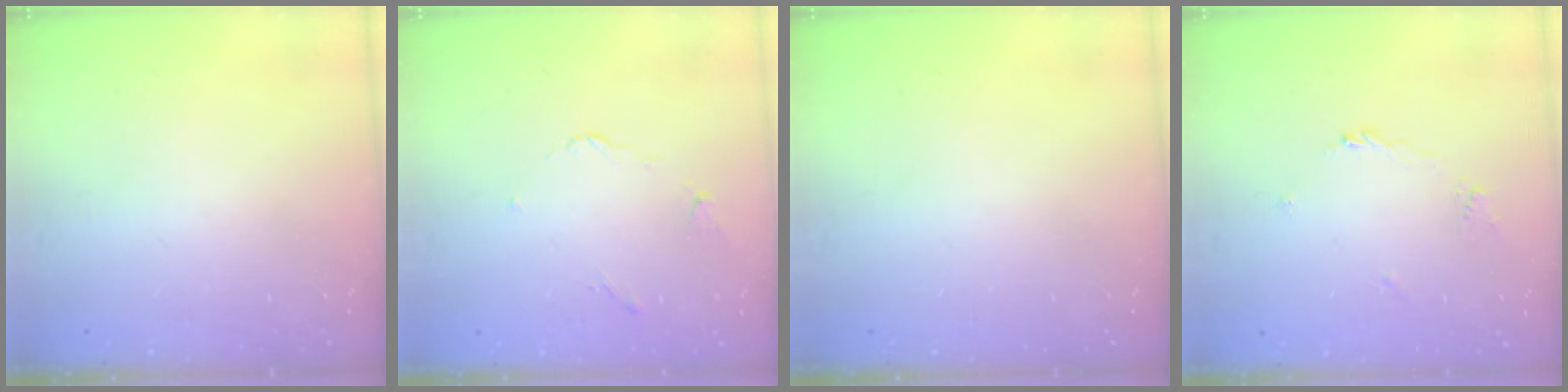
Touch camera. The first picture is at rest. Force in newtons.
{"total": 2.9, "press": 2.8, "slide": 0.6}
{"total": 0.0}
{"total": 3.7, "press": 3.7, "slide": 0.8}